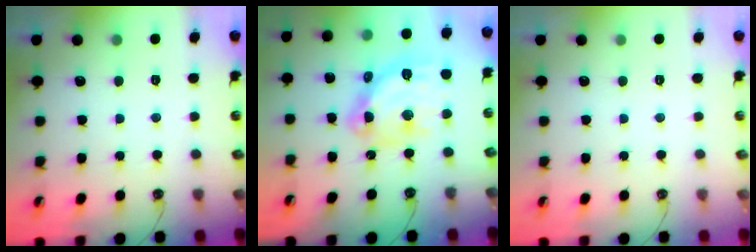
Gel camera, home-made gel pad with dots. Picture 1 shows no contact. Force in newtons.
{"total": 16.9, "press": 16.8, "slide": 1.9}
{"total": 0.0}